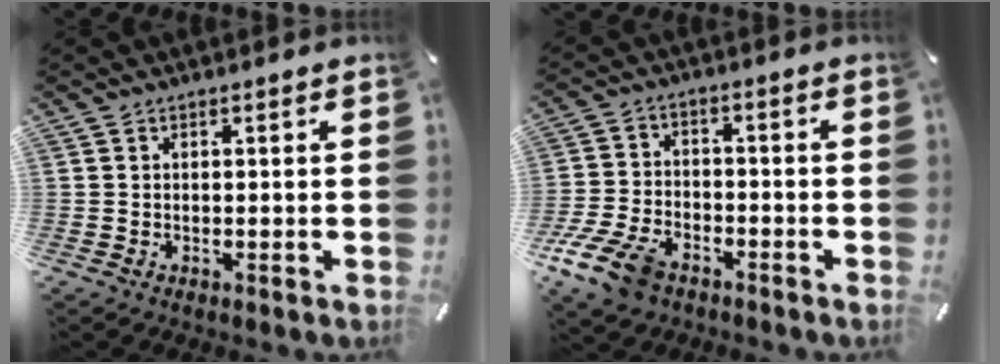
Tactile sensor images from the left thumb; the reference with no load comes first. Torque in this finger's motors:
{"motor_torque": [-0.28, 0.97, 0.45, 0.51, 0.07]}